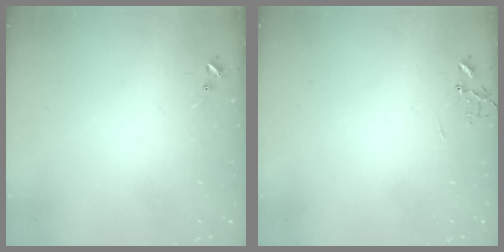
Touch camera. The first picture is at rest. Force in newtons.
{"total": 0.0}